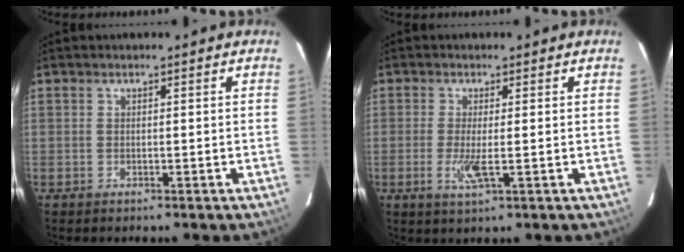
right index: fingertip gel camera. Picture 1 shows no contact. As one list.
[{"total": 3.6, "force": [-0.7, 0.2, 3.5], "torque": [-0.076, -0.010, -0.011]}]